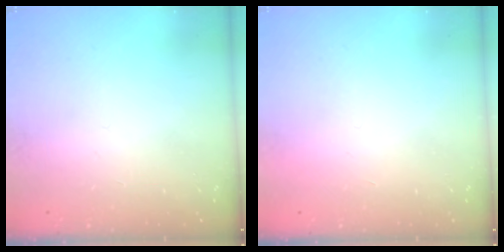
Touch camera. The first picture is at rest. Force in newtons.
{"total": 1.5, "press": 1.5, "slide": 0.1}